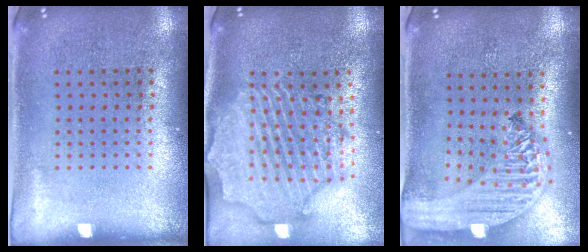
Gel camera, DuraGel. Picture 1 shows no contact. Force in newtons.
{"total": 2.9, "press": 2.5, "slide": 1.4}
{"total": 2.9, "press": 2.2, "slide": 1.8}